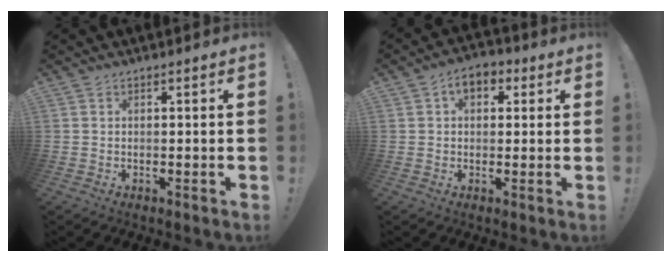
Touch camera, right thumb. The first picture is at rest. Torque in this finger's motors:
{"motor_torque": [0.91, 1.21, 0.73, -0.21, 0.01]}